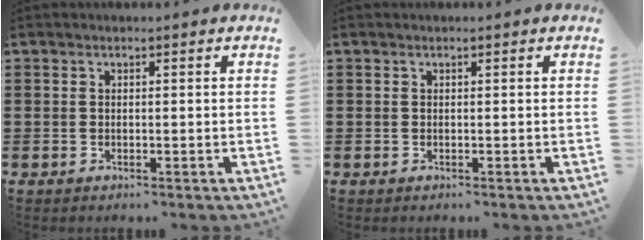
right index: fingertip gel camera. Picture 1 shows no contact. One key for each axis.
{"total": 0.0}